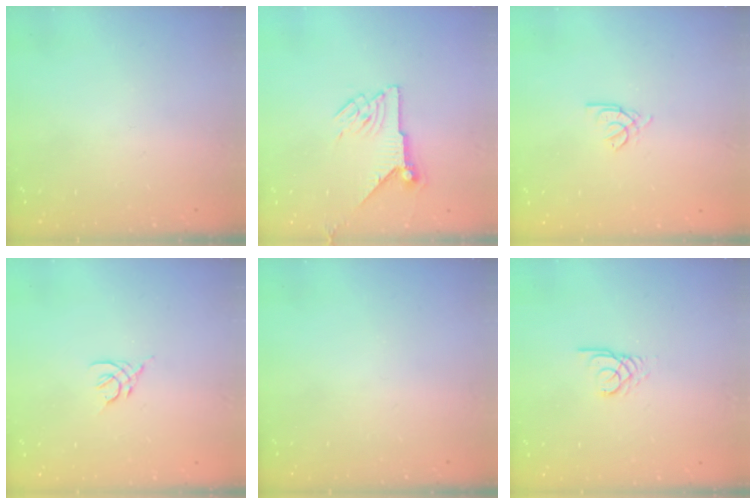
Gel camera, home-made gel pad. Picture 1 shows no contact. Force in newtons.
{"total": 8.0, "press": 8.0, "slide": 0.5}
{"total": 2.2, "press": 2.2, "slide": 0.6}
{"total": 2.4, "press": 2.3, "slide": 0.6}
{"total": 0.0}
{"total": 2.7, "press": 2.7, "slide": 0.1}